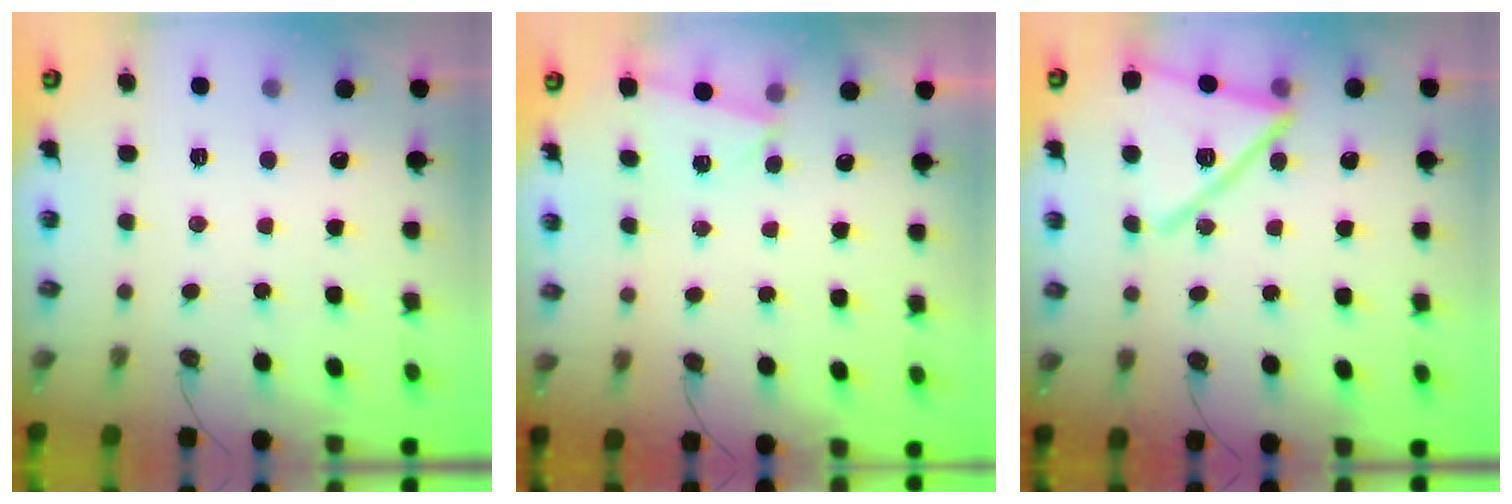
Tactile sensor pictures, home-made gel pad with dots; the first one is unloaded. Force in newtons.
{"total": 2.3, "press": 1.3, "slide": 1.9}
{"total": 17.1, "press": 17.1, "slide": 1.6}